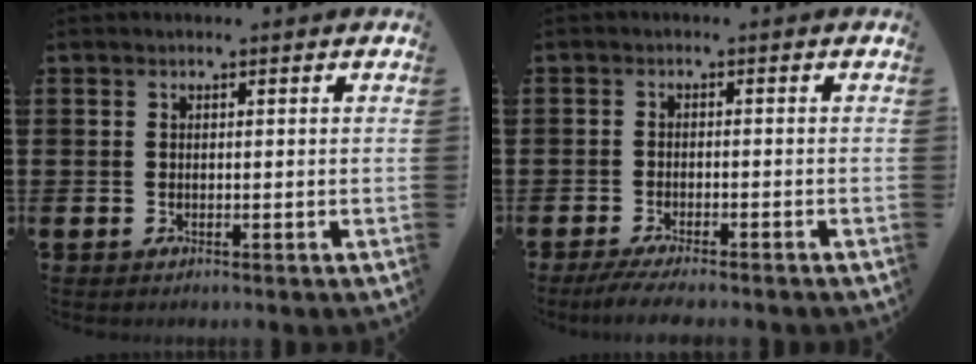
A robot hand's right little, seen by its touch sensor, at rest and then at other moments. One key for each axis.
{"total": 2.2, "fx": -1.8, "fy": 0.1, "fz": 1.3, "tx": -0.027, "ty": 0.000, "tz": -0.036}